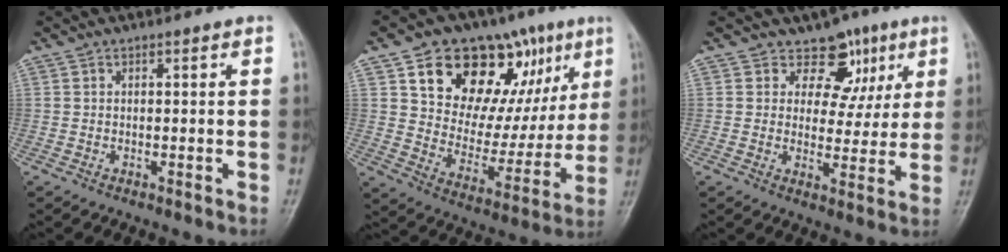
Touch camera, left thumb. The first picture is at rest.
{"total": 24.0, "force": [11.2, 13.9, 16.2], "torque": [-0.183, -0.018, 0.180]}
{"total": 8.0, "force": [4.6, 6.2, 2.0], "torque": [0.022, -0.016, 0.062]}